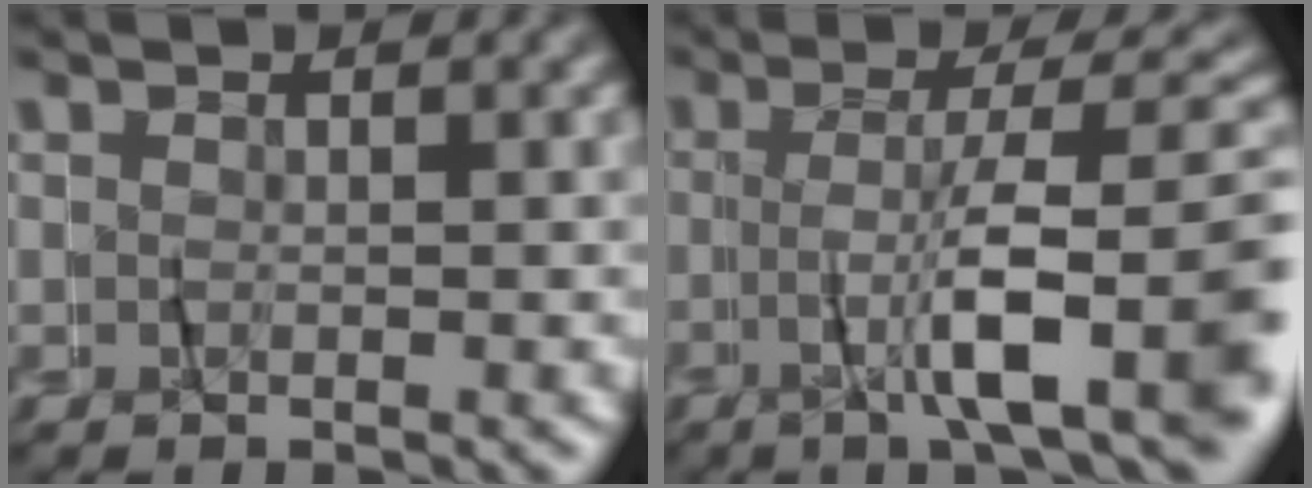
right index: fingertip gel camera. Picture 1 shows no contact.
{"total": 8.6, "force": [-2.5, 1.3, 8.1], "torque": [-0.121, -0.001, -0.040]}